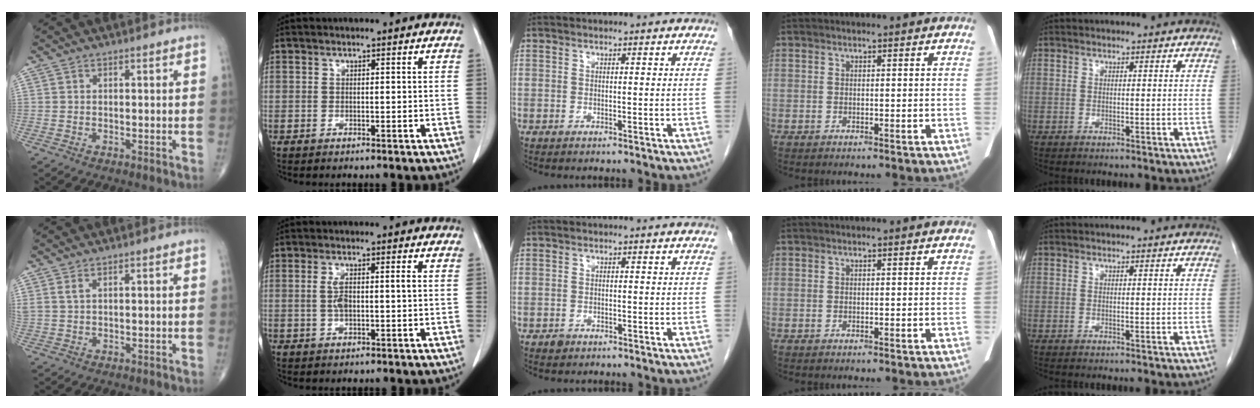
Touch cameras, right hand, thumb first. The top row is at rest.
{"thumb": {"total": 1.5, "force": [0.9, 0.5, 1.1], "torque": [-0.028, 0.007, 0.027]}, "index": {"total": 4.1, "force": [0.1, 1.1, 4.0], "torque": [-0.085, 0.007, 0.002]}, "middle": {"total": 1.0, "force": [-0.7, 0.7, 0.2], "torque": [-0.003, 0.002, -0.010]}}